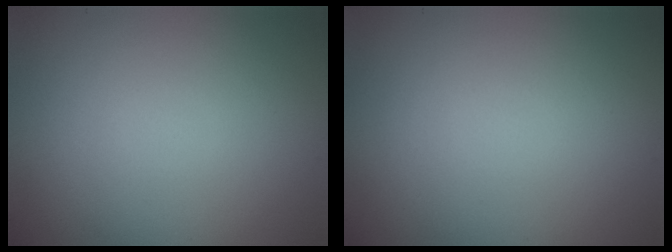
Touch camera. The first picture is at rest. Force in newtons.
{"total": 0.0}